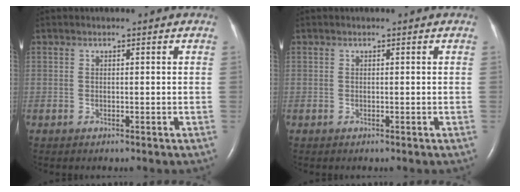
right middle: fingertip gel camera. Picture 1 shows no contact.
{"total": 0.0}